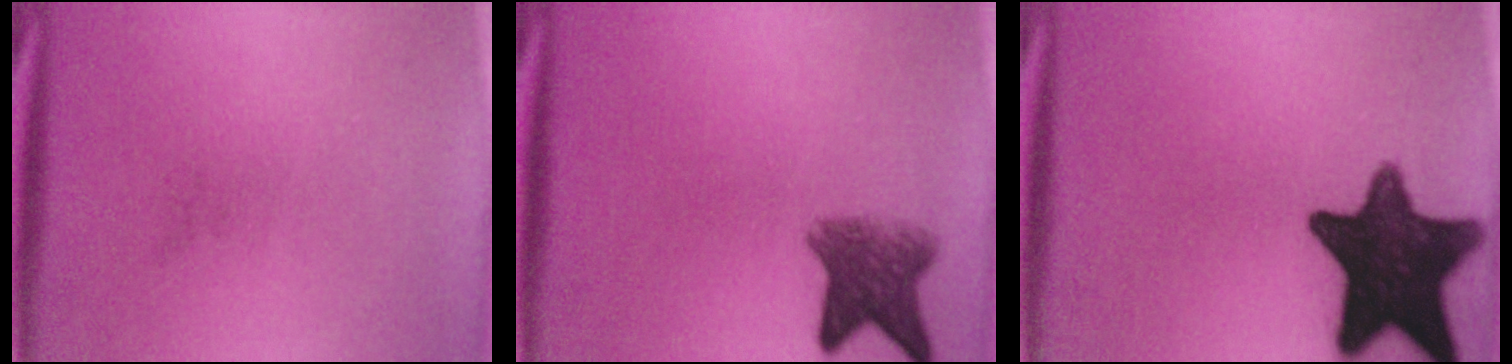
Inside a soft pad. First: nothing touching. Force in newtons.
{"total": 5.8}
{"total": 17.3}